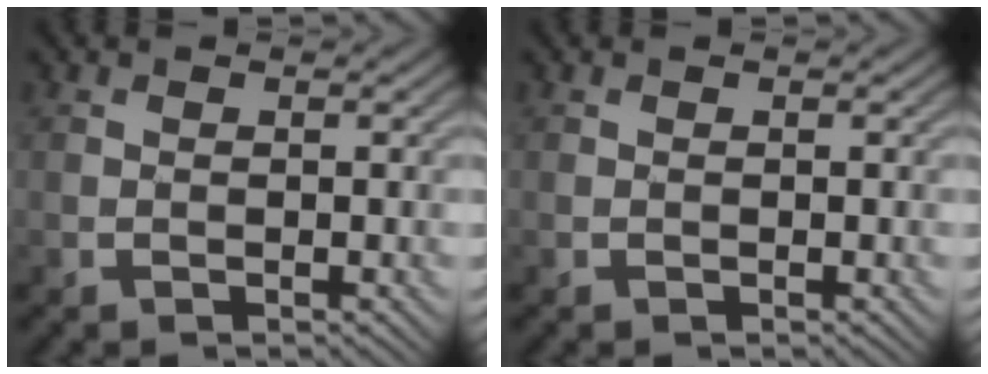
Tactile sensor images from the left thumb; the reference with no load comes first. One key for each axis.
{"total": 0.0}